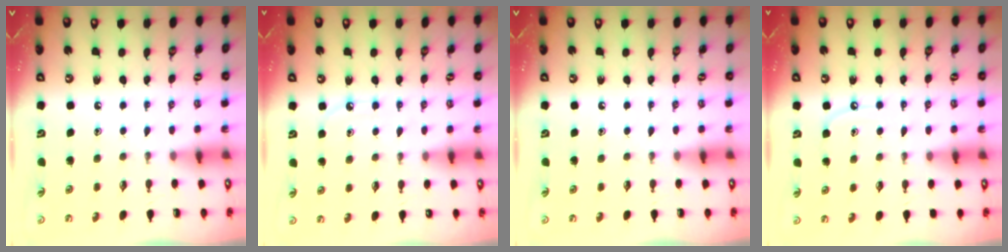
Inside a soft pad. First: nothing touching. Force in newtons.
{"total": 4.9, "press": 4.8, "slide": 0.4}
{"total": 0.0}
{"total": 5.0, "press": 4.9, "slide": 0.5}